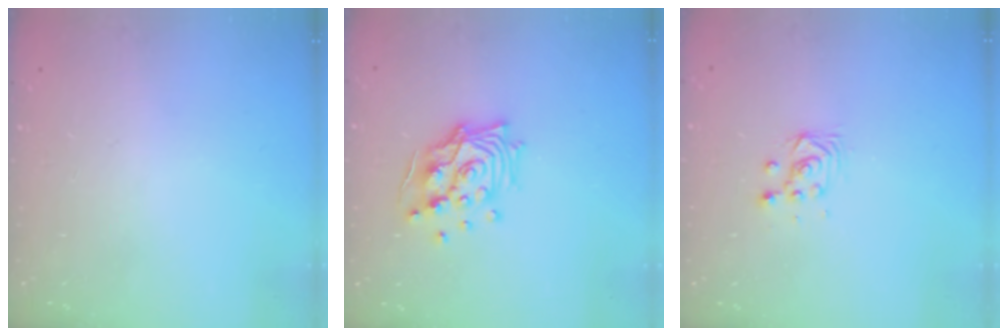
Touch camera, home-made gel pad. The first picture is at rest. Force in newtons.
{"total": 13.8, "press": 13.6, "slide": 2.0}
{"total": 3.9, "press": 3.9, "slide": 0.2}